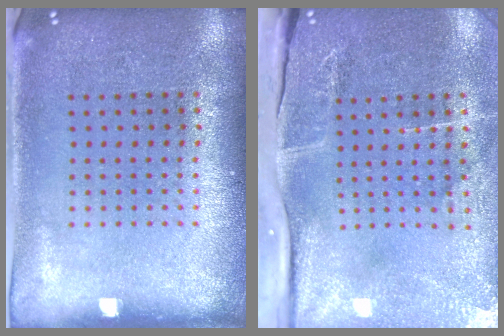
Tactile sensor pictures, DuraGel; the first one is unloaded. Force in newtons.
{"total": 4.9, "press": 3.9, "slide": 3.0}